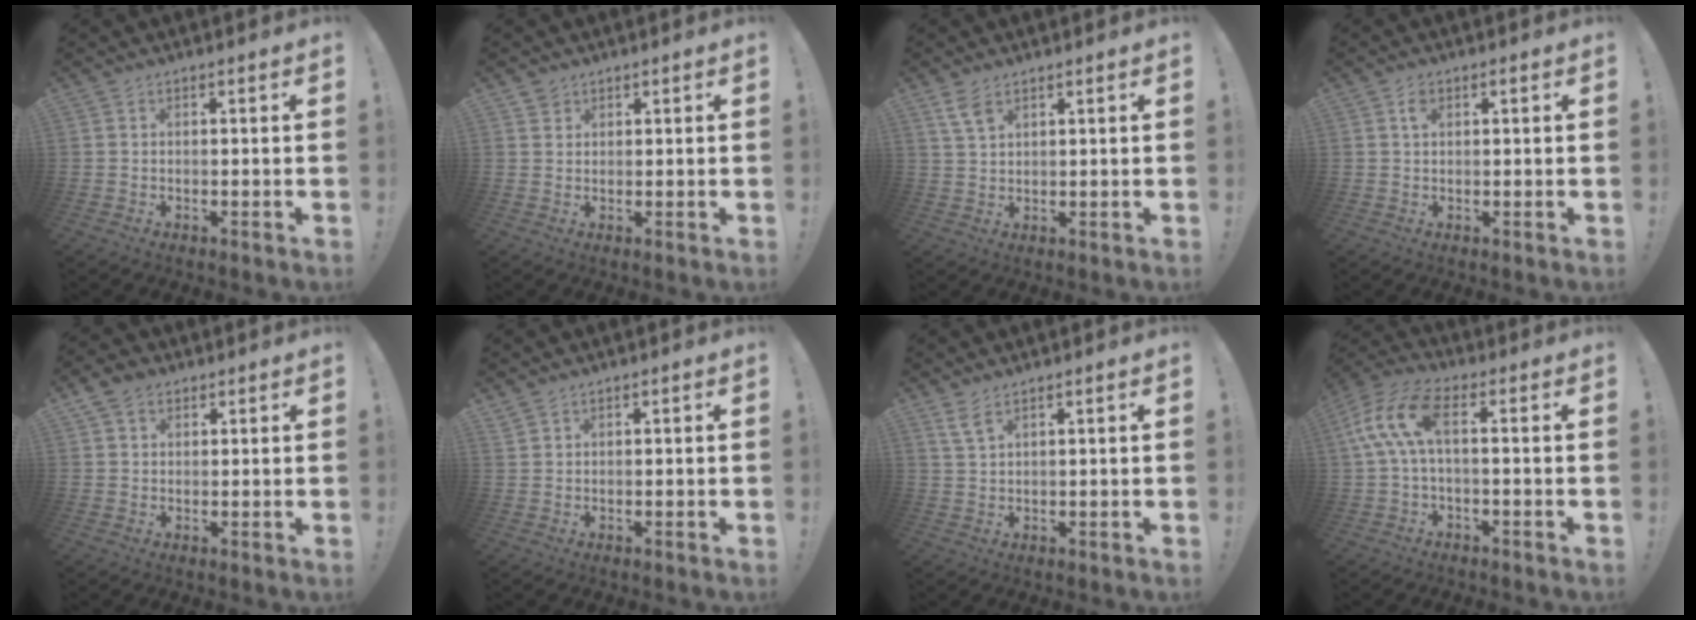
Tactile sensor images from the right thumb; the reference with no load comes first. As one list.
[{"total": 1.8, "force": [1.5, 1.1, 0.1], "torque": [0.008, -0.009, 0.027]}, {"total": 4.9, "force": [3.1, 2.2, 3.1], "torque": [-0.054, -0.012, 0.058]}, {"total": 2.2, "force": [0.8, 1.3, 1.6], "torque": [-0.020, 0.000, 0.011]}, {"total": 5.0, "force": [2.6, 3.6, 2.2], "torque": [-0.035, -0.002, 0.051]}, {"total": 1.7, "force": [1.3, 0.6, 0.9], "torque": [-0.020, -0.002, 0.026]}, {"total": 4.2, "force": [2.8, 1.1, 2.9], "torque": [-0.067, -0.003, 0.052]}, {"total": 11.3, "force": [1.8, 4.9, 10.0], "torque": [-0.206, 0.002, 0.033]}]